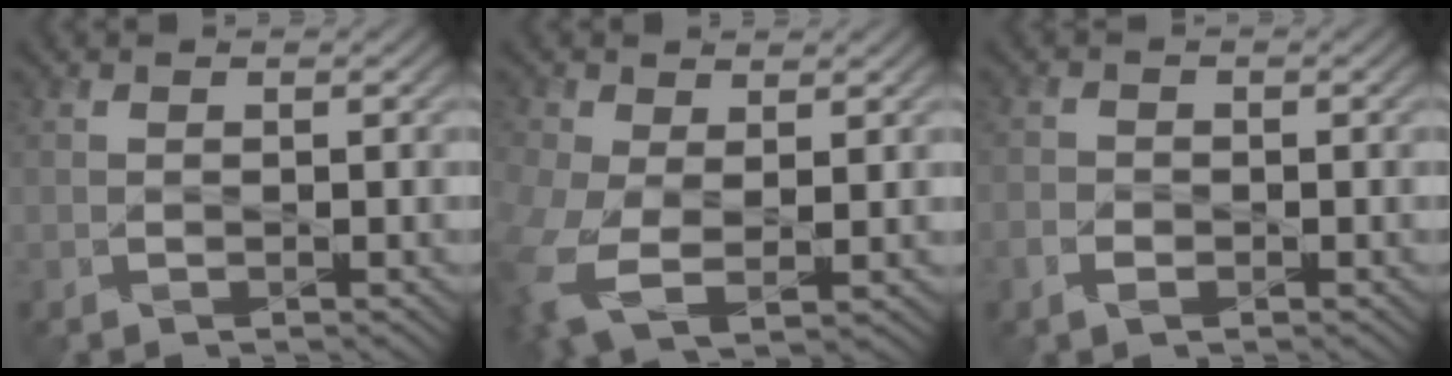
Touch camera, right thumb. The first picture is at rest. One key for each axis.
{"total": 8.4, "fx": -1.4, "fy": 5.3, "fz": 6.4, "tx": -0.183, "ty": -0.034, "tz": -0.017}
{"total": 2.2, "fx": -1.1, "fy": 1.5, "fz": 1.2, "tx": -0.027, "ty": -0.003, "tz": -0.026}